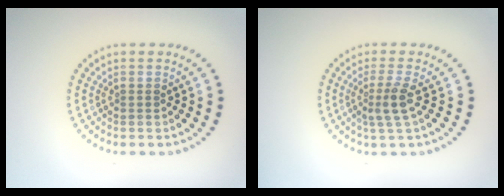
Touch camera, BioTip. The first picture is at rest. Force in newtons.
{"total": 2.3, "press": 1.8, "slide": 1.5}